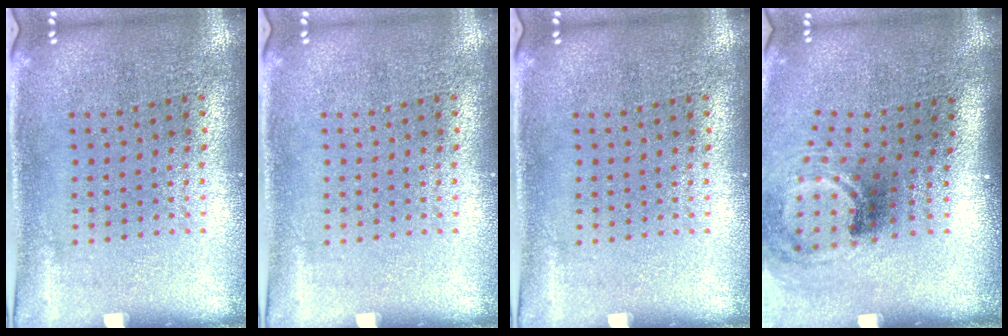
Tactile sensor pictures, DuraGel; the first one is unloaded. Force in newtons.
{"total": 0.0}
{"total": 0.0}
{"total": 1.8, "press": 1.1, "slide": 1.4}